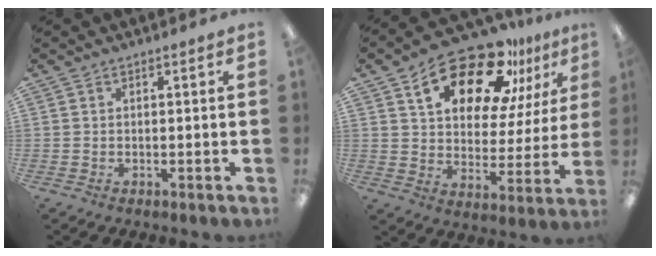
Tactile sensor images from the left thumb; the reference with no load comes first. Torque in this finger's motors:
{"motor_torque": [0.44, 0.69, 1.29, -1.42, 0.09]}